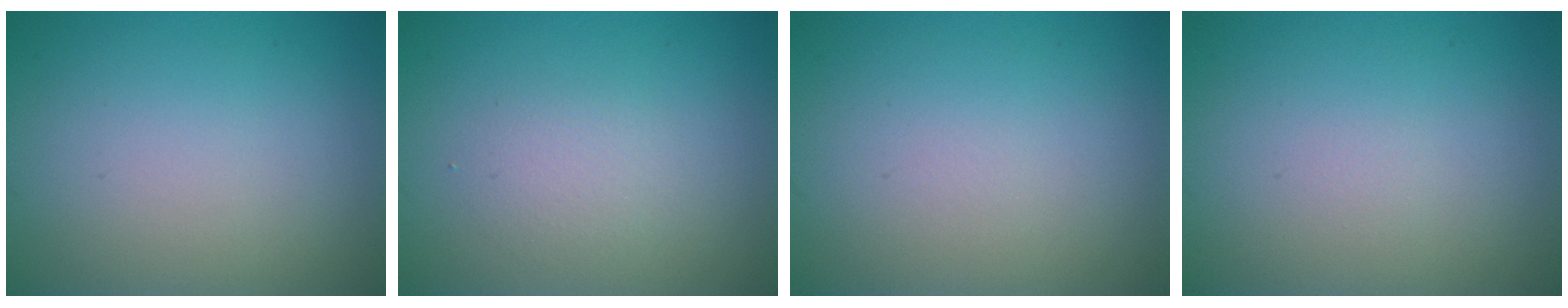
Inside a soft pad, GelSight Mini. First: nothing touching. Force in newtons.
{"total": 1.6, "press": 1.6, "slide": 0.2}
{"total": 0.0}
{"total": 0.0}